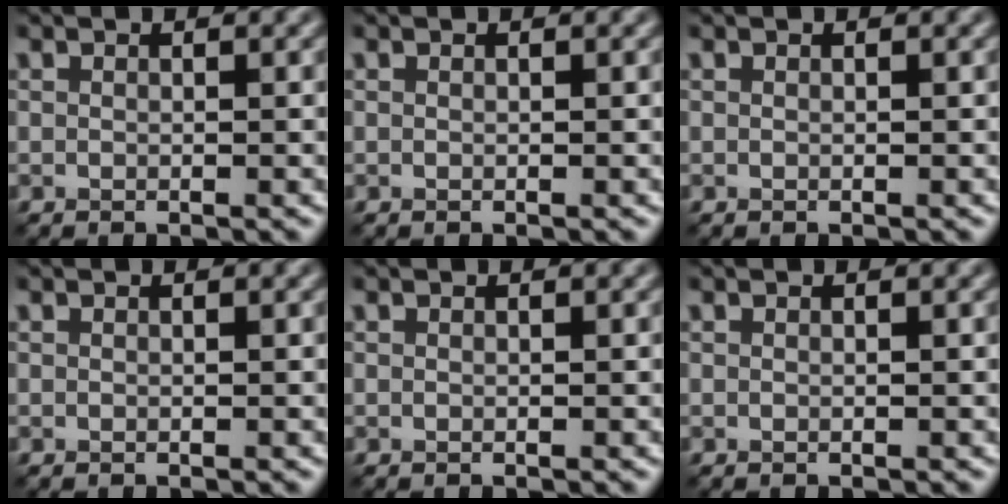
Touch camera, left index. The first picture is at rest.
{"total": 0.0}
{"total": 0.0}
{"total": 0.0}
{"total": 0.0}
{"total": 0.0}